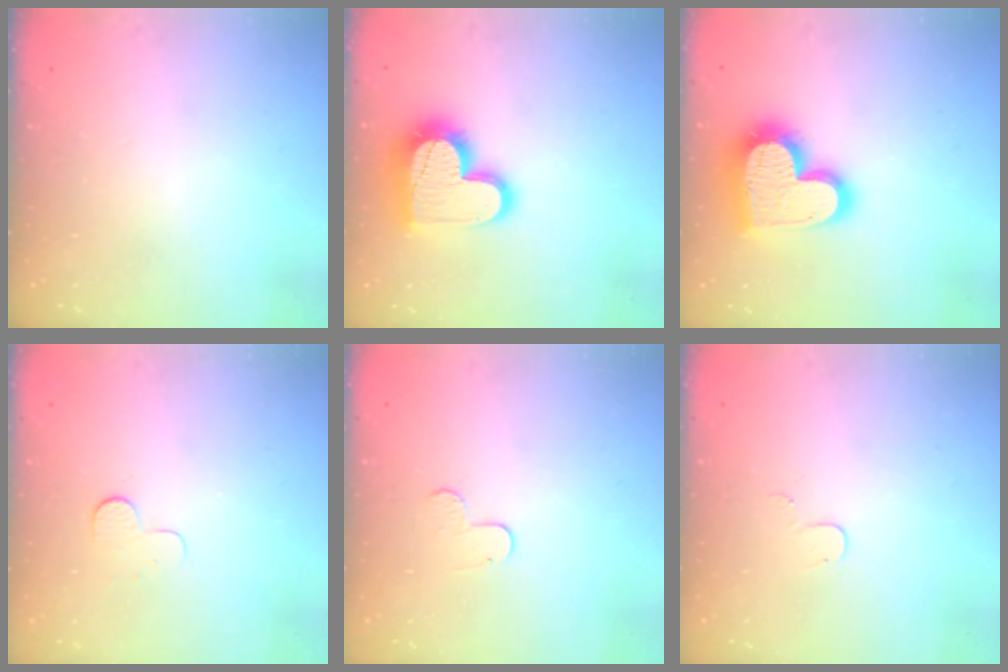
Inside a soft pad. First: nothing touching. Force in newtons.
{"total": 18.1, "press": 18.0, "slide": 1.5}
{"total": 19.9, "press": 19.9, "slide": 1.7}
{"total": 4.3, "press": 4.3, "slide": 0.3}
{"total": 5.2, "press": 5.1, "slide": 0.5}
{"total": 3.1, "press": 3.1, "slide": 0.3}